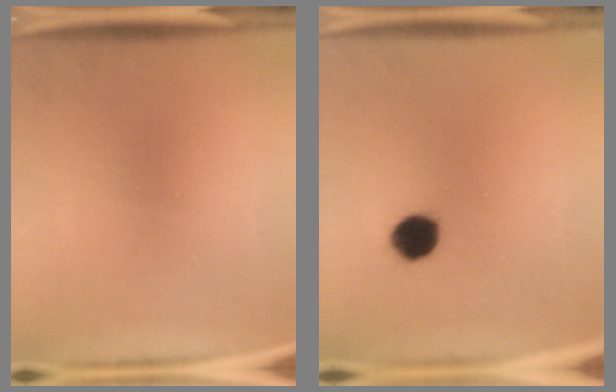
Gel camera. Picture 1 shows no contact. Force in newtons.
{"total": 6.1}